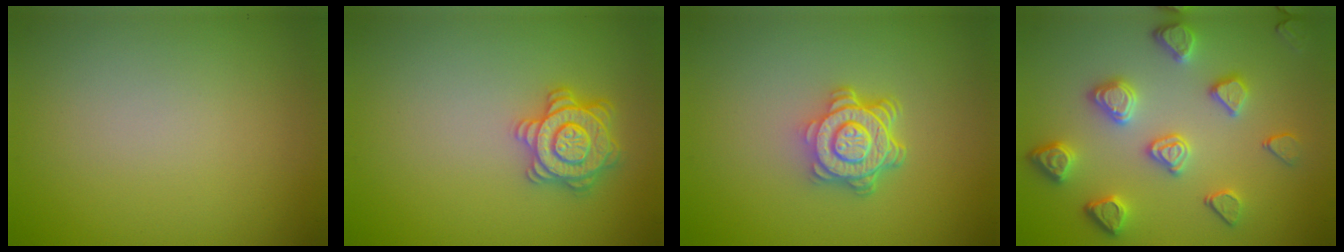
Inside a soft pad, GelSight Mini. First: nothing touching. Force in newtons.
{"total": 3.6, "press": 3.5, "slide": 1.0}
{"total": 4.8, "press": 3.7, "slide": 3.1}
{"total": 4.6, "press": 4.1, "slide": 2.1}